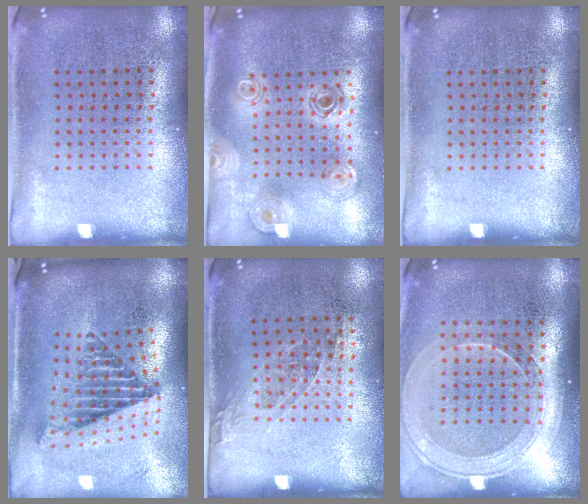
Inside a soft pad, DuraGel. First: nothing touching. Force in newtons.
{"total": 1.1, "press": 1.1, "slide": 0.3}
{"total": 0.0}
{"total": 2.5, "press": 1.6, "slide": 1.9}
{"total": 1.0, "press": 0.8, "slide": 0.6}
{"total": 1.7, "press": 1.5, "slide": 0.7}